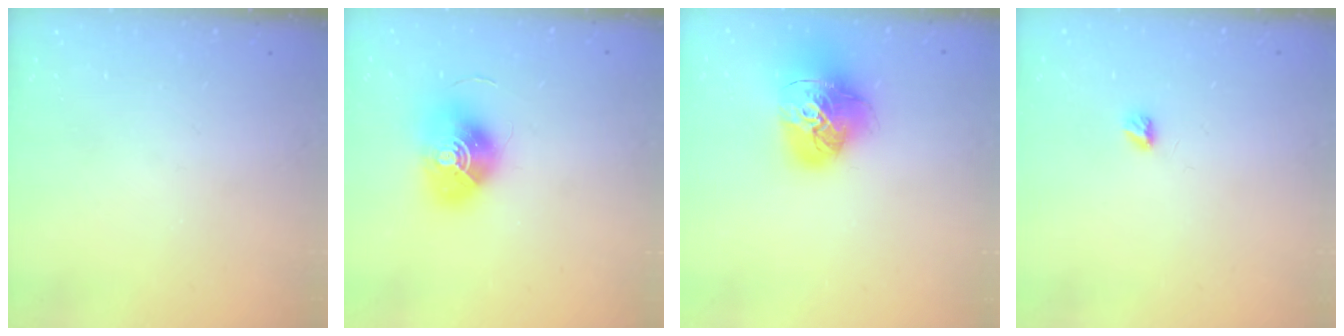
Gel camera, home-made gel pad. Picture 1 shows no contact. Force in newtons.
{"total": 14.4, "press": 14.4, "slide": 0.5}
{"total": 19.2, "press": 19.1, "slide": 2.2}
{"total": 3.3, "press": 3.3, "slide": 0.4}